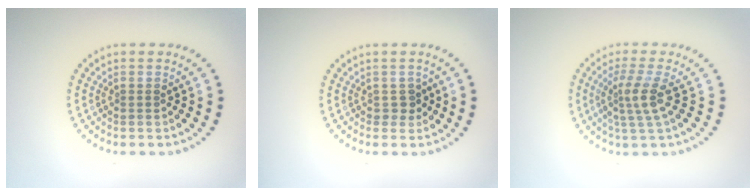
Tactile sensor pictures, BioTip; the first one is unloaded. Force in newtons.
{"total": 1.2, "press": 1.0, "slide": 0.7}
{"total": 2.9, "press": 2.2, "slide": 1.9}